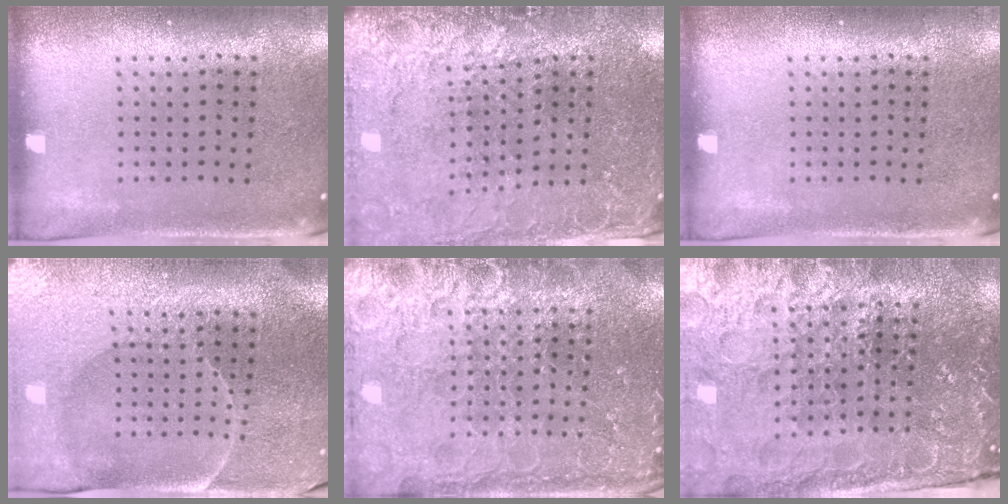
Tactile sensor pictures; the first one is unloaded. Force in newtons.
{"total": 2.7, "press": 2.7, "slide": 0.5}
{"total": 0.0}
{"total": 3.9, "press": 3.6, "slide": 1.4}
{"total": 6.6, "press": 6.6, "slide": 0.9}
{"total": 4.2, "press": 4.1, "slide": 0.9}